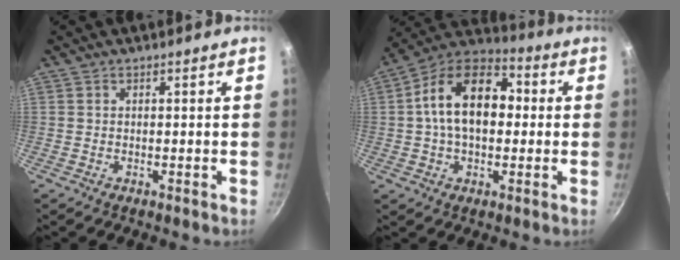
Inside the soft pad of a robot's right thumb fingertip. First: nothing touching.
{"total": 16.9, "force": [1.6, 10.5, 13.1], "torque": [-0.203, 0.034, 0.018]}